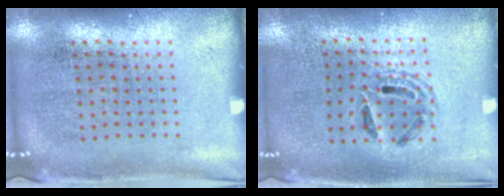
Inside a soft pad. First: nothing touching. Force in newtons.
{"total": 1.4, "press": 1.2, "slide": 0.7}